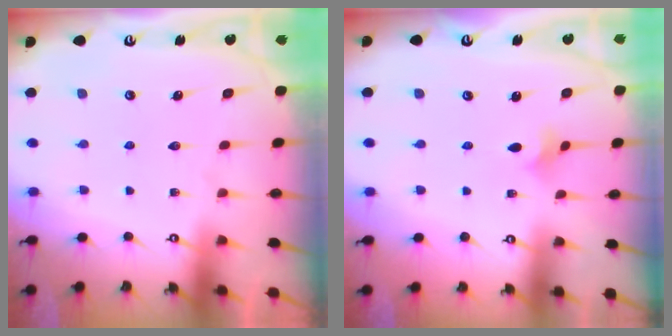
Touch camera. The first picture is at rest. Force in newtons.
{"total": 1.8, "press": 1.7, "slide": 0.5}